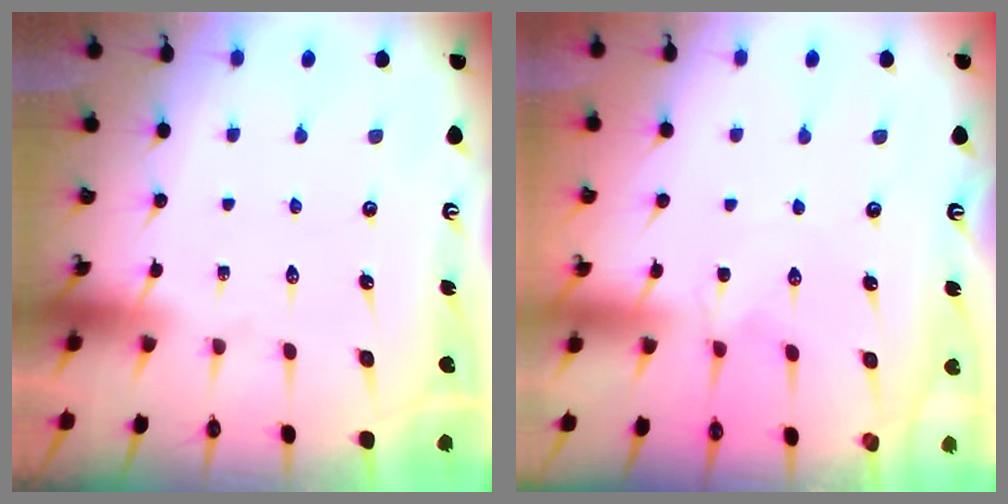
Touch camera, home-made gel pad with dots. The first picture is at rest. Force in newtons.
{"total": 0.6, "press": 0.5, "slide": 0.2}